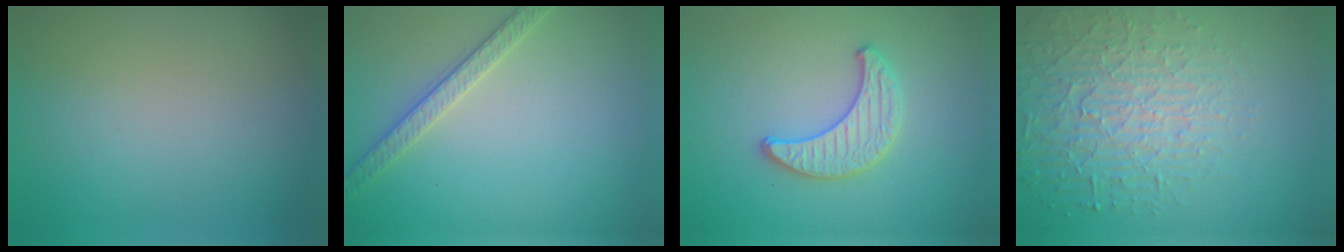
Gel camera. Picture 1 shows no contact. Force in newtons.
{"total": 2.6, "press": 2.6, "slide": 0.5}
{"total": 2.4, "press": 2.4, "slide": 0.1}
{"total": 4.9, "press": 4.8, "slide": 1.3}